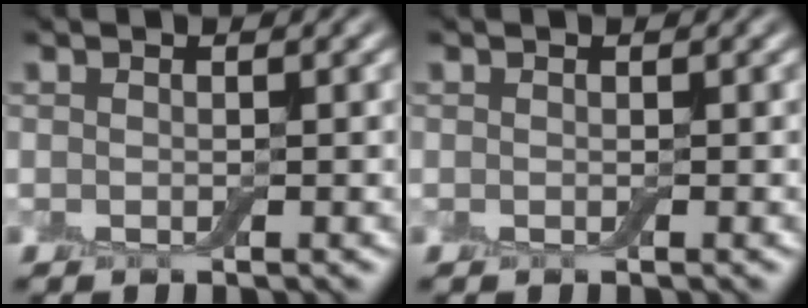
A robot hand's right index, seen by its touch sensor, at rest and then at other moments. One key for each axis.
{"total": 0.0}